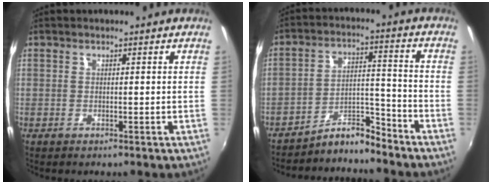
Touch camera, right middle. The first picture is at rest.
{"total": 6.4, "force": [-6.4, 0.4, 0.8], "torque": [-0.014, 0.029, -0.116]}